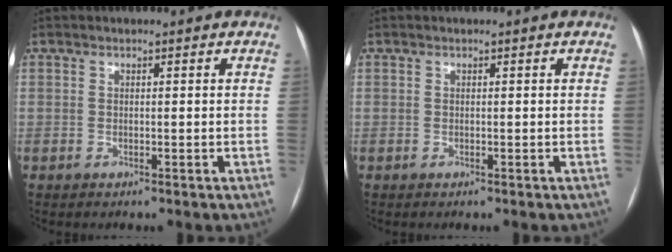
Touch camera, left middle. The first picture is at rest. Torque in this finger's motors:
{"motor_torque": [0.08, -0.16, 0.00, 0.00]}